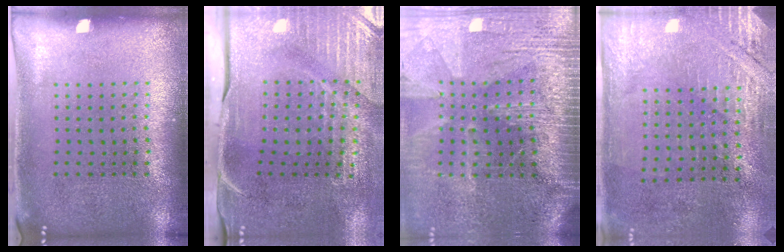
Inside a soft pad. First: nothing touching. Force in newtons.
{"total": 4.7, "press": 4.0, "slide": 2.5}
{"total": 3.6, "press": 3.3, "slide": 1.6}
{"total": 2.8, "press": 2.6, "slide": 1.0}